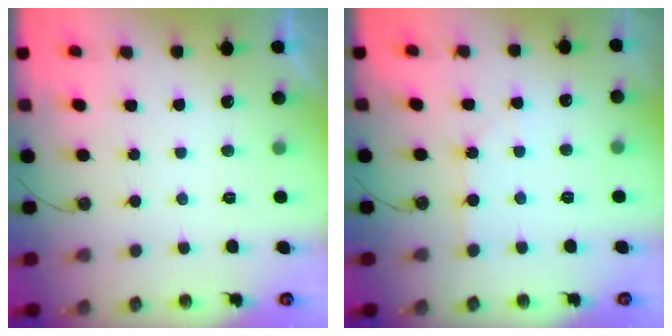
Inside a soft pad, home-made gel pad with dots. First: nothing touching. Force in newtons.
{"total": 2.0, "press": 2.0, "slide": 0.2}